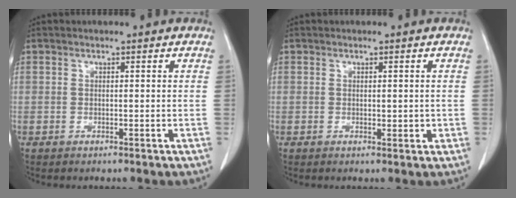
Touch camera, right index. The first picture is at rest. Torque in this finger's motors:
{"motor_torque": [0.07, 0.17, 0.04, 0.02]}